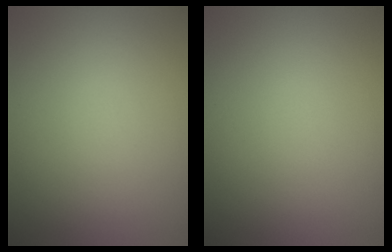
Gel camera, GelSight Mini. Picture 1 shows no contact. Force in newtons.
{"total": 0.0}